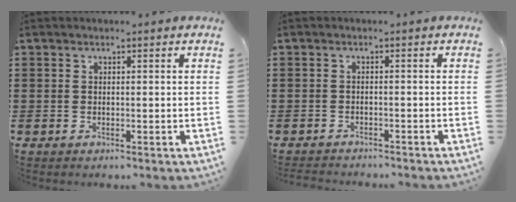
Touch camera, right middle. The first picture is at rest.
{"total": 1.4, "force": [-1.4, 0.1, 0.1], "torque": [-0.005, 0.001, -0.029]}